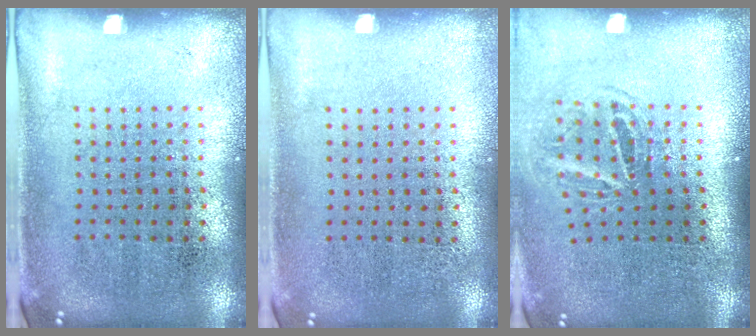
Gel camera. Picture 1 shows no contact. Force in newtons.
{"total": 0.0}
{"total": 1.7, "press": 1.1, "slide": 1.3}